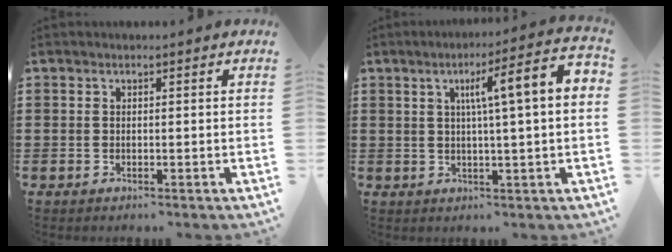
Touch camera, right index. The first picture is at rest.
{"total": 7.8, "force": [1.5, 0.2, 7.7], "torque": [-0.132, -0.008, 0.013]}